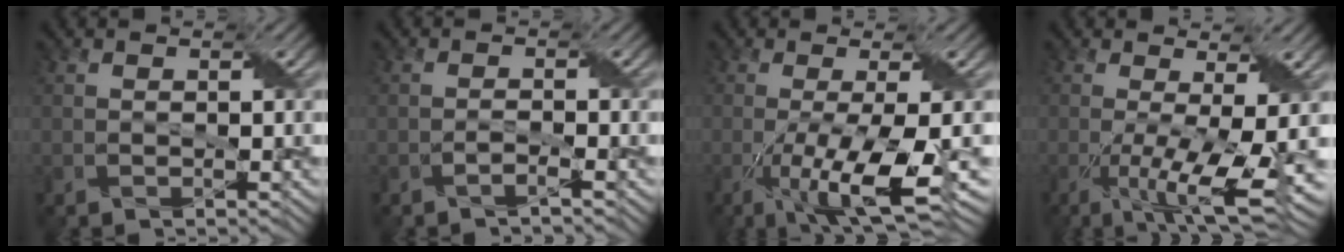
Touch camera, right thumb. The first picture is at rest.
{"total": 1.1, "force": [-0.8, 0.0, 0.7], "torque": [-0.015, 0.000, -0.021]}
{"total": 10.4, "force": [-3.4, 2.4, 9.5], "torque": [-0.157, -0.010, -0.049]}
{"total": 9.3, "force": [-2.1, 2.3, 8.8], "torque": [-0.151, -0.015, -0.023]}